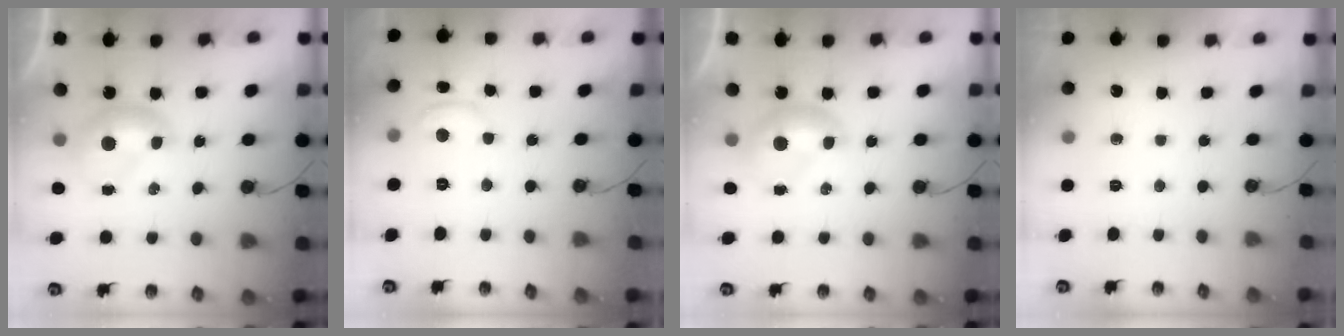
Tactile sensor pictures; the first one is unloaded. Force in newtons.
{"total": 0.8, "press": 0.6, "slide": 0.5}
{"total": 0.0}
{"total": 0.0}